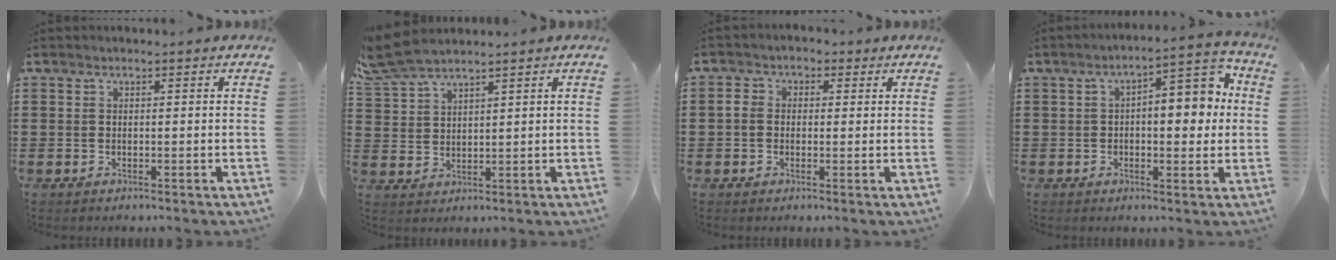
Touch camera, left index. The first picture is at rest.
{"total": 5.3, "force": [4.5, 1.2, 2.5], "torque": [-0.065, -0.004, 0.085]}
{"total": 2.7, "force": [0.0, 2.2, 1.5], "torque": [-0.036, 0.011, -0.003]}
{"total": 7.4, "force": [1.3, 3.5, 6.4], "torque": [-0.081, -0.016, 0.007]}